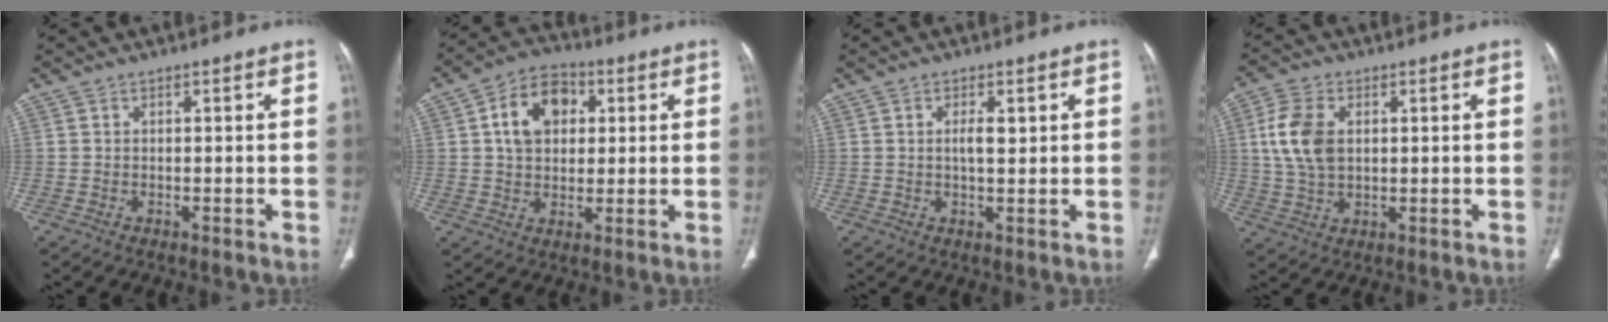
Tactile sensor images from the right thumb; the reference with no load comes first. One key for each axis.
{"total": 11.4, "fx": 2.9, "fy": 8.2, "fz": 7.4, "tx": -0.098, "ty": 0.008, "tz": 0.041}
{"total": 3.0, "fx": 0.7, "fy": 1.1, "fz": 2.7, "tx": -0.041, "ty": -0.003, "tz": 0.010}
{"total": 9.2, "fx": 1.7, "fy": 5.8, "fz": 6.8, "tx": -0.141, "ty": 0.002, "tz": 0.037}